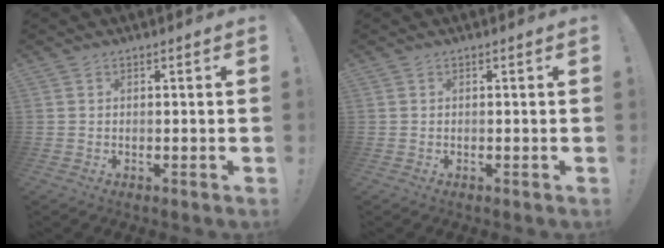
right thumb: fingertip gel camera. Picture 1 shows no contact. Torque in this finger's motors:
{"motor_torque": [-0.12, 0.12, 0.07, -0.01, 0.05]}